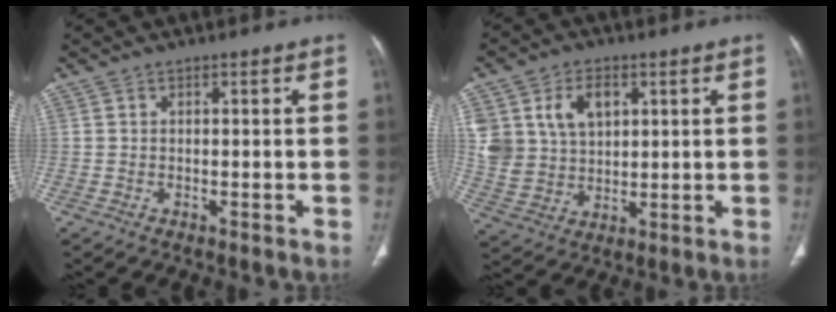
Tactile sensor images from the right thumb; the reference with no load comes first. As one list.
[{"total": 12.2, "force": [4.3, 8.9, 7.2], "torque": [-0.117, -0.010, 0.094]}]